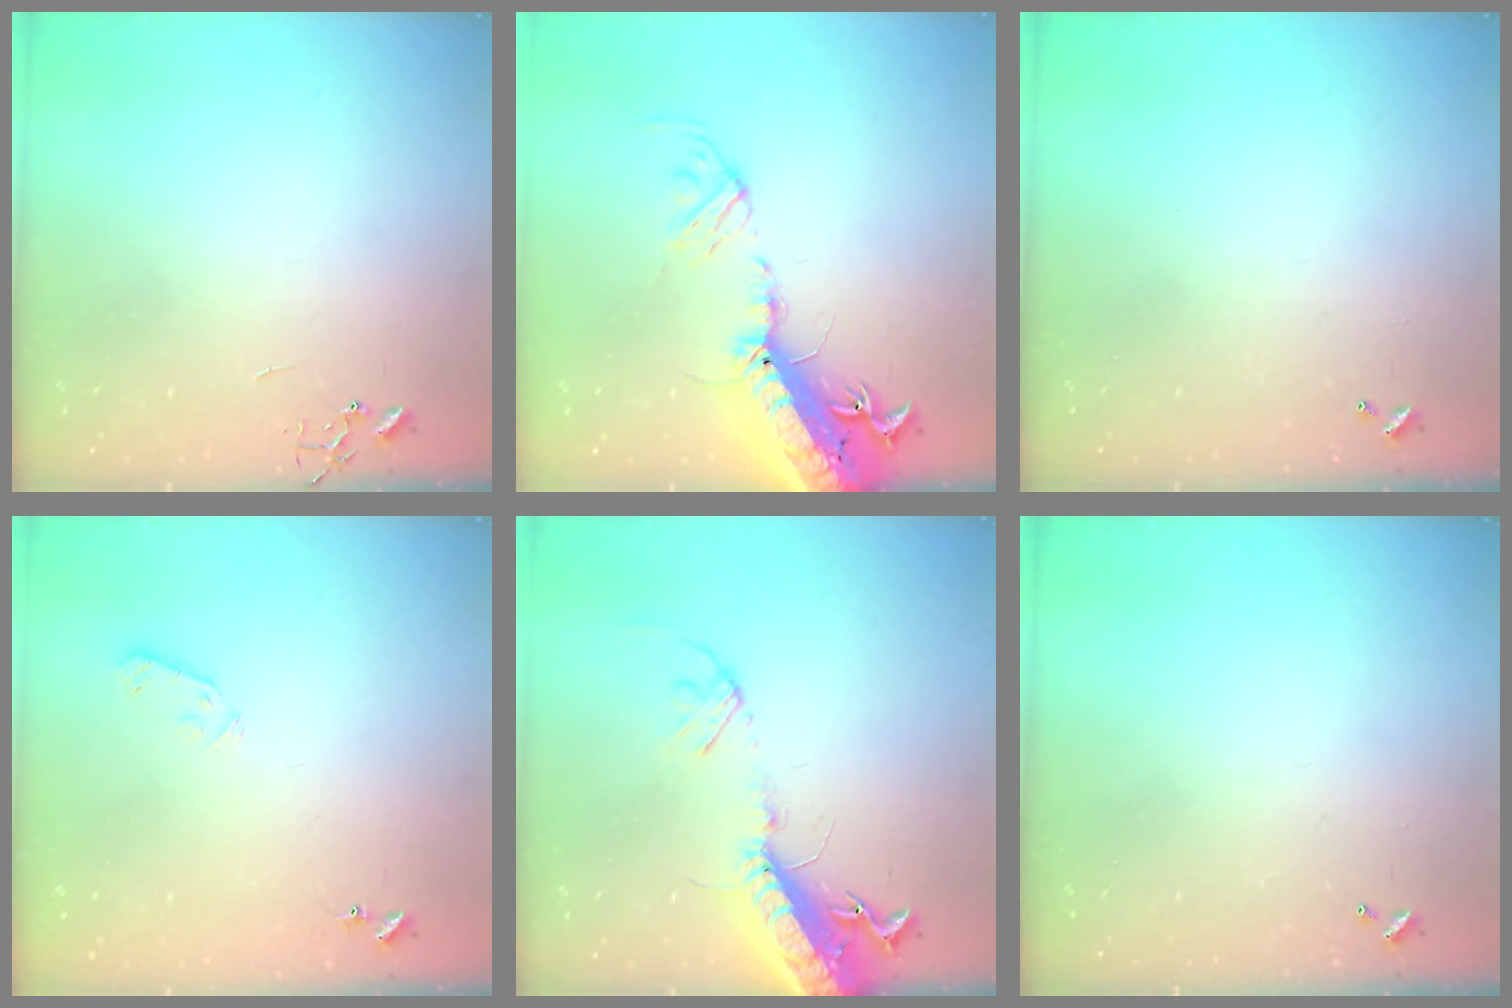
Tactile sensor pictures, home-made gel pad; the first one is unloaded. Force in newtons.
{"total": 23.3, "press": 22.7, "slide": 5.2}
{"total": 0.0}
{"total": 3.8, "press": 3.7, "slide": 0.7}
{"total": 17.4, "press": 16.9, "slide": 4.1}
{"total": 0.0}